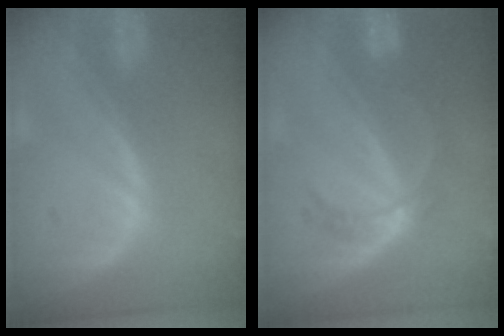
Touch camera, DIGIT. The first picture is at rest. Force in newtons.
{"total": 5.3, "press": 4.8, "slide": 2.2}